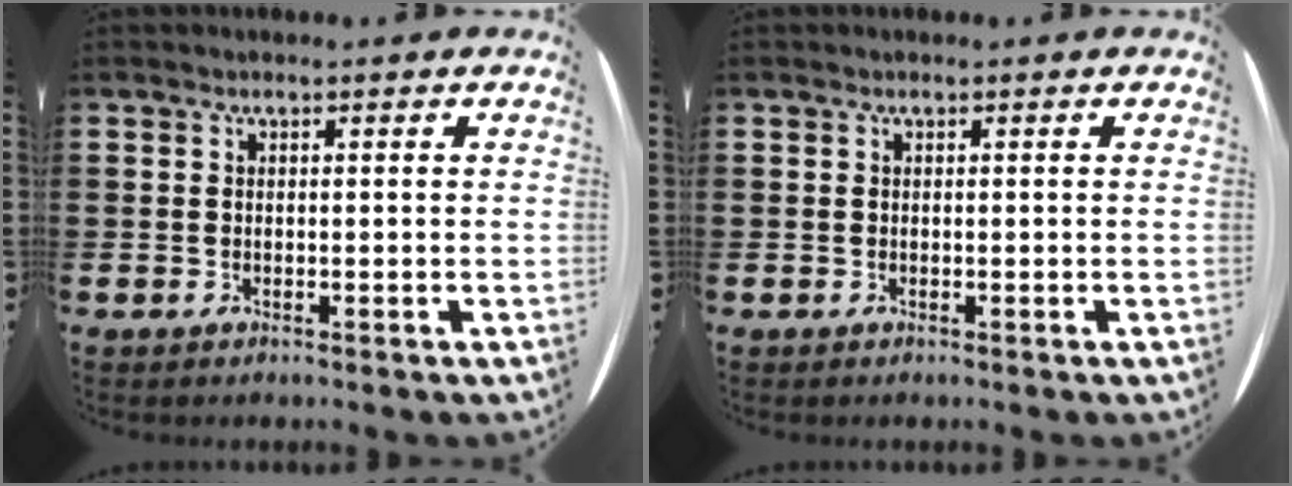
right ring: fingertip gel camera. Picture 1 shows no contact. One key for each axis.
{"total": 0.0}